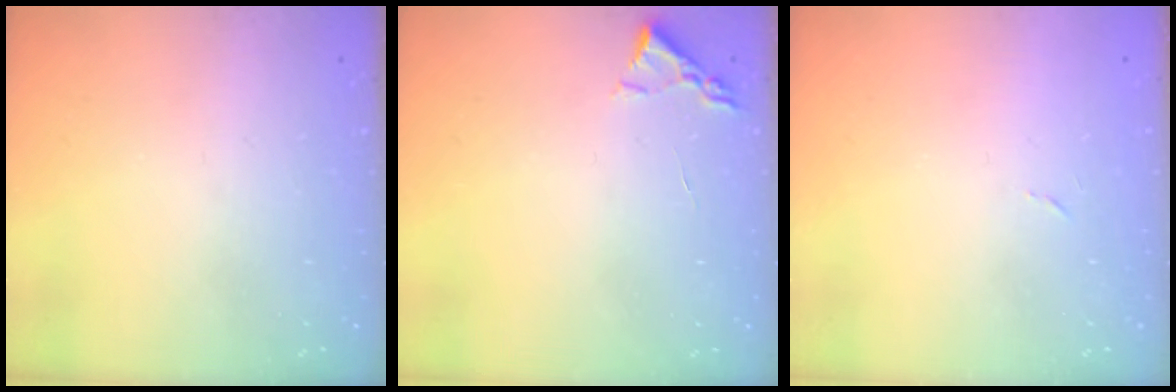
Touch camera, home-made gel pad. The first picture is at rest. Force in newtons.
{"total": 2.2, "press": 2.2, "slide": 0.3}
{"total": 2.4, "press": 2.4, "slide": 0.4}